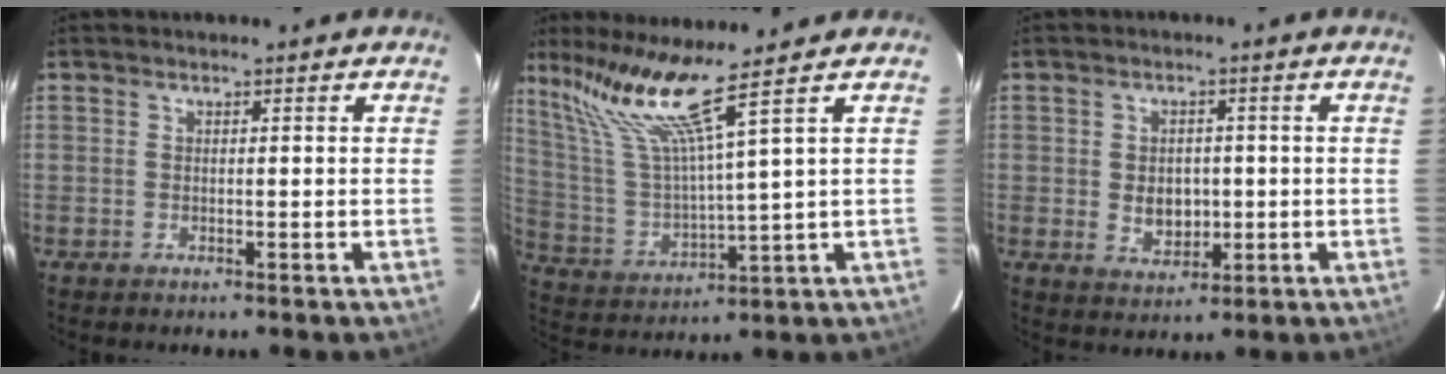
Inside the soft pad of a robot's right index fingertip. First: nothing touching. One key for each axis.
{"total": 12.3, "fx": 8.9, "fy": -1.9, "fz": 8.2, "tx": -0.148, "ty": -0.002, "tz": 0.186}
{"total": 5.3, "fx": -0.4, "fy": 4.1, "fz": 3.2, "tx": -0.059, "ty": 0.000, "tz": 0.002}